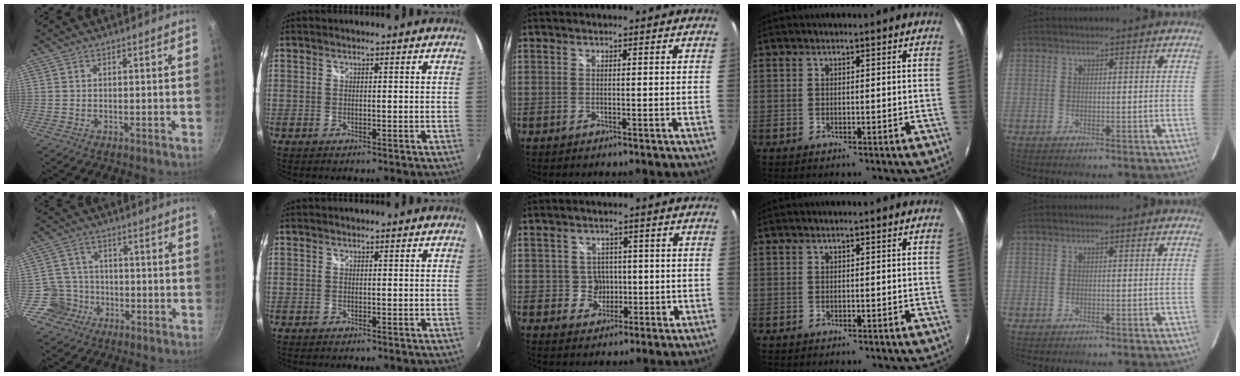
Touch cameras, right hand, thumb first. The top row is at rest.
{"thumb": {"total": 6.1, "force": [-2.6, 5.6, -0.2], "torque": [0.035, 0.038, -0.052]}, "middle": {"total": 4.4, "force": [-0.1, 4.3, 0.8], "torque": [-0.017, 0.011, 0.007]}}